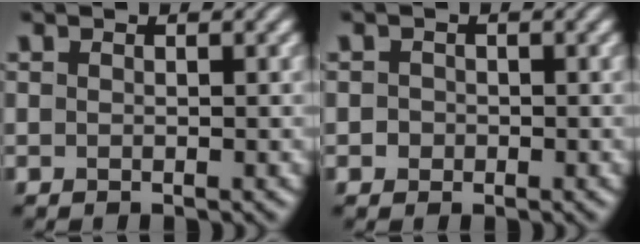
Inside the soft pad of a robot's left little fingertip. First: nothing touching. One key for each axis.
{"total": 0.9, "fx": -0.2, "fy": 0.9, "fz": 0.2, "tx": 0.003, "ty": -0.002, "tz": -0.007}